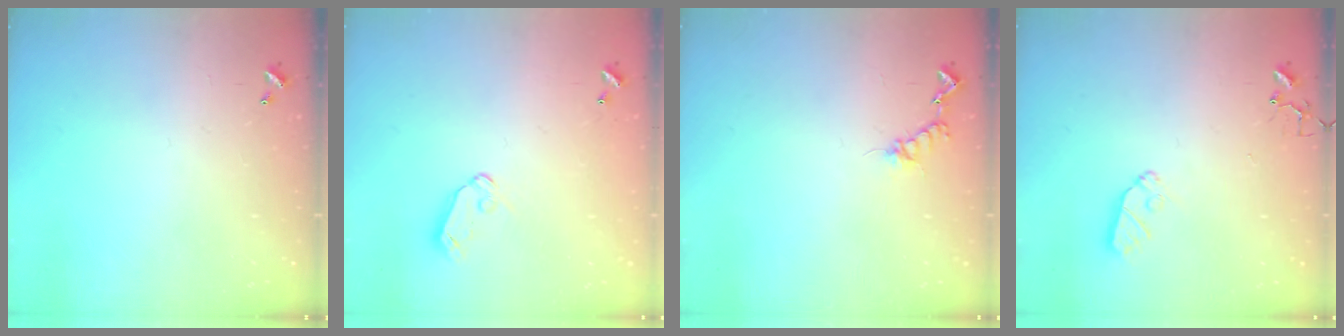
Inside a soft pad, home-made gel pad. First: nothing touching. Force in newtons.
{"total": 6.2, "press": 6.2, "slide": 0.6}
{"total": 8.7, "press": 8.6, "slide": 0.7}
{"total": 7.3, "press": 7.2, "slide": 0.5}